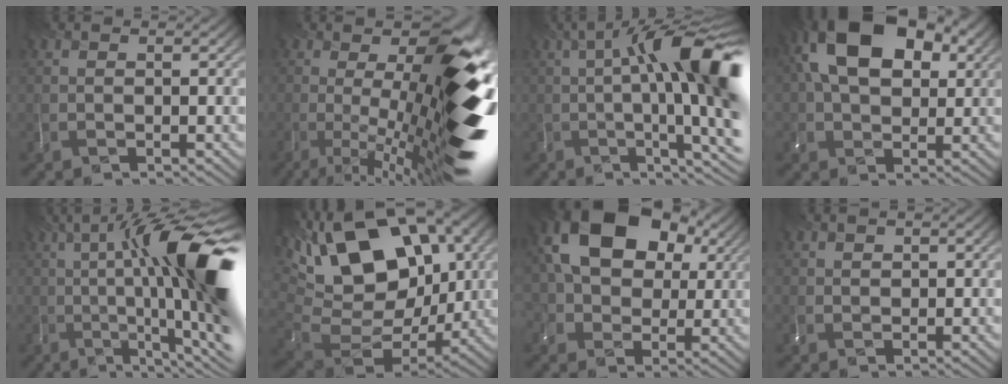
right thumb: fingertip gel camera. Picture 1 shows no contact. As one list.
[{"total": 17.0, "force": [-1.3, 4.9, 16.3], "torque": [-0.210, -0.007, -0.007]}, {"total": 15.9, "force": [1.2, 4.5, 15.2], "torque": [-0.194, 0.010, 0.032]}, {"total": 14.4, "force": [4.6, 9.2, 10.1], "torque": [-0.181, 0.023, 0.071]}, {"total": 17.8, "force": [0.9, 5.0, 17.1], "torque": [-0.243, 0.022, 0.026]}, {"total": 19.3, "force": [5.8, 12.0, 13.9], "torque": [-0.264, 0.020, 0.107]}, {"total": 18.0, "force": [5.7, 12.8, 11.3], "torque": [-0.207, 0.042, 0.101]}, {"total": 1.0, "force": [0.2, 0.9, 0.4], "torque": [0.003, -0.004, 0.011]}]